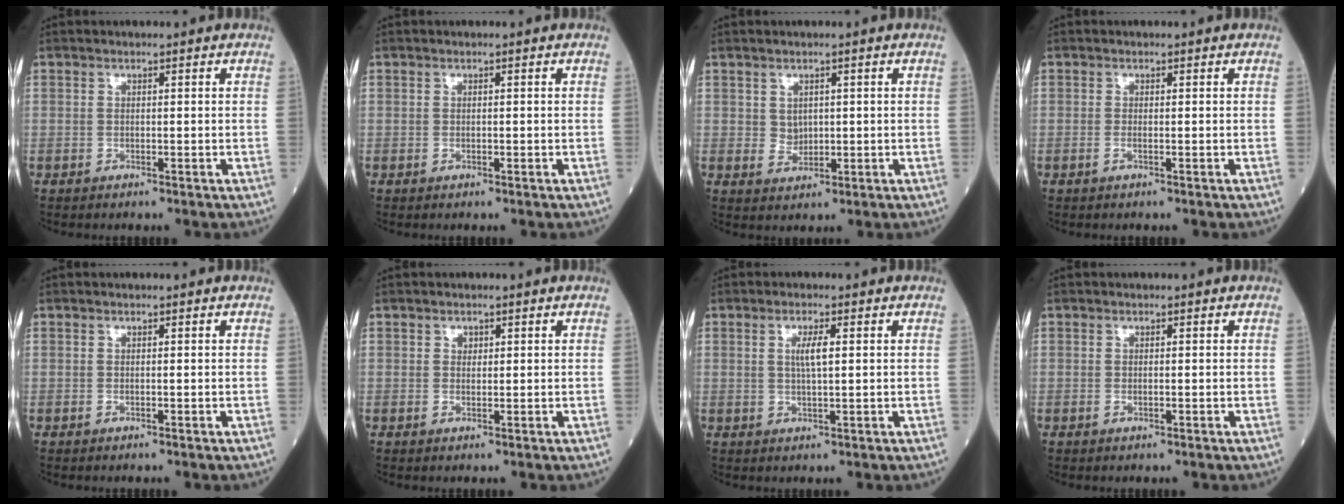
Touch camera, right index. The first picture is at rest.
{"total": 0.0}
{"total": 2.0, "force": [0.4, 1.5, 1.3], "torque": [-0.024, -0.001, 0.013]}
{"total": 0.6, "force": [-0.3, -0.3, 0.5], "torque": [-0.013, -0.002, -0.005]}
{"total": 0.0}
{"total": 0.9, "force": [0.4, 0.7, 0.3], "torque": [0.000, -0.002, 0.006]}
{"total": 3.0, "force": [0.7, 0.4, 2.9], "torque": [-0.058, -0.001, 0.013]}
{"total": 0.6, "force": [-0.1, -0.2, 0.5], "torque": [-0.011, -0.003, 0.000]}